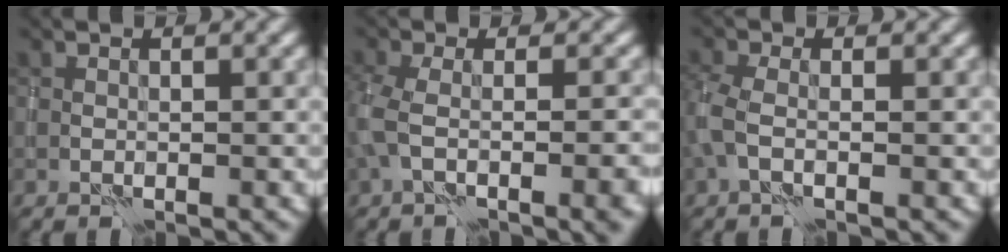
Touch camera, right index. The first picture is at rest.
{"total": 6.9, "force": [-2.0, 2.8, 6.0], "torque": [-0.109, -0.013, -0.028]}
{"total": 2.2, "force": [-0.4, 1.0, 2.0], "torque": [-0.056, 0.000, -0.015]}